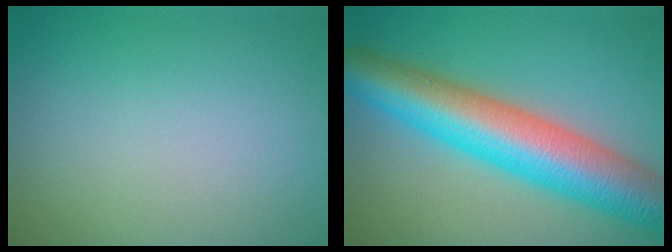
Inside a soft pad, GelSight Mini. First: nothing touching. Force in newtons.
{"total": 11.0, "press": 11.0, "slide": 0.1}